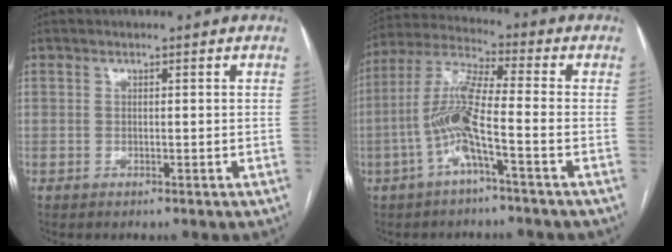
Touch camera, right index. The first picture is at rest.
{"total": 9.6, "force": [-3.0, 0.3, 9.2], "torque": [-0.195, 0.013, -0.066]}